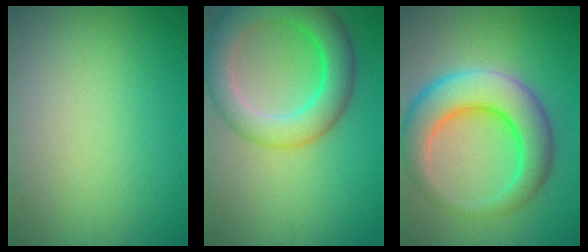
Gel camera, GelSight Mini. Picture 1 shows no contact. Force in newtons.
{"total": 7.3, "press": 7.3, "slide": 0.3}
{"total": 8.5, "press": 8.5, "slide": 0.3}